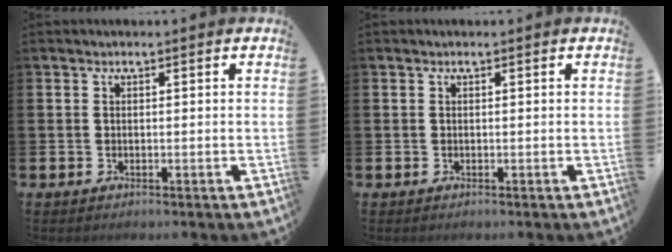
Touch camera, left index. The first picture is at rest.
{"total": 0.0}